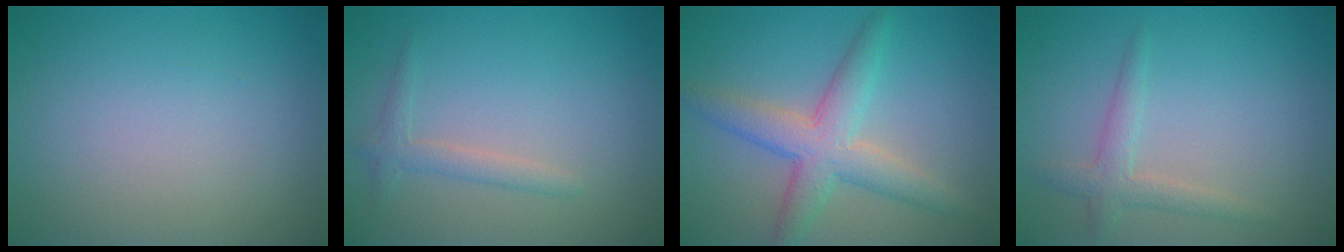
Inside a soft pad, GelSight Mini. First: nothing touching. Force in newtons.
{"total": 1.6, "press": 1.6, "slide": 0.1}
{"total": 4.9, "press": 4.9, "slide": 0.1}
{"total": 2.1, "press": 2.1, "slide": 0.1}